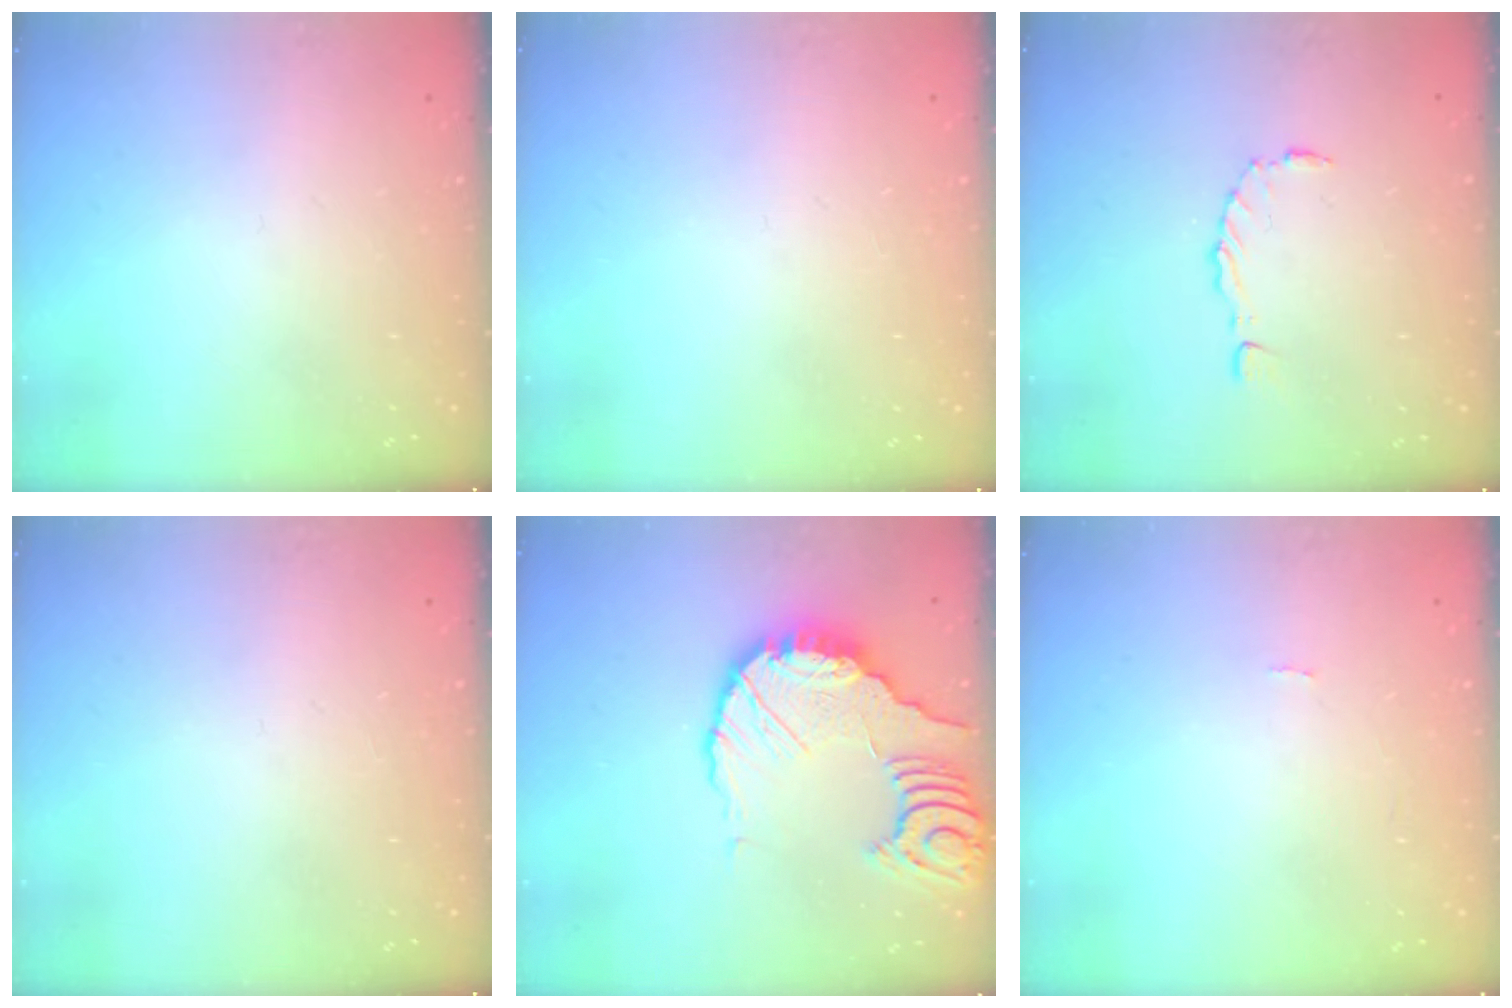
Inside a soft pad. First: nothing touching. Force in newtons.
{"total": 0.0}
{"total": 1.5, "press": 1.4, "slide": 0.3}
{"total": 0.0}
{"total": 13.1, "press": 13.0, "slide": 1.6}
{"total": 0.0}